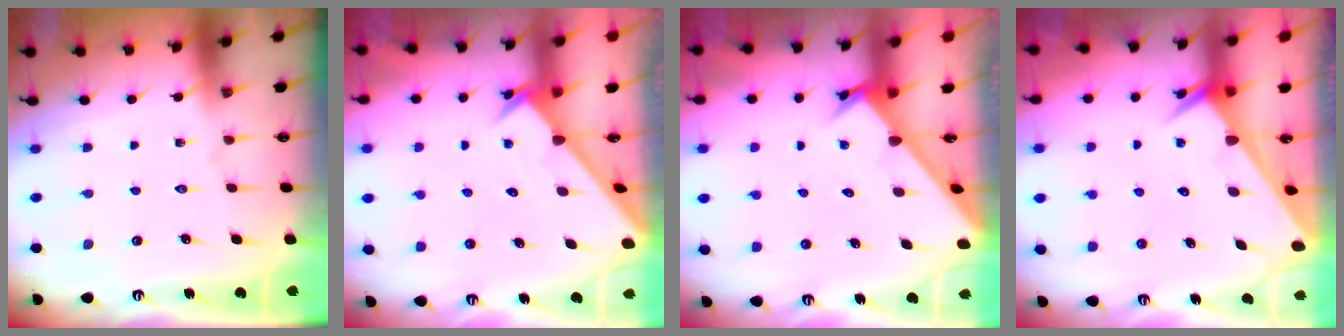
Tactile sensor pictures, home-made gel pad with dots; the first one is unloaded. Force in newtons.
{"total": 2.5, "press": 2.5, "slide": 0.2}
{"total": 2.7, "press": 2.7, "slide": 0.3}
{"total": 2.4, "press": 2.4, "slide": 0.1}